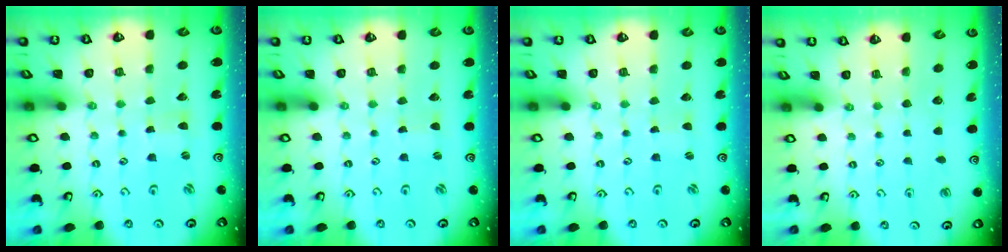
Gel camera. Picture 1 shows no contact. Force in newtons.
{"total": 0.0}
{"total": 0.0}
{"total": 0.0}